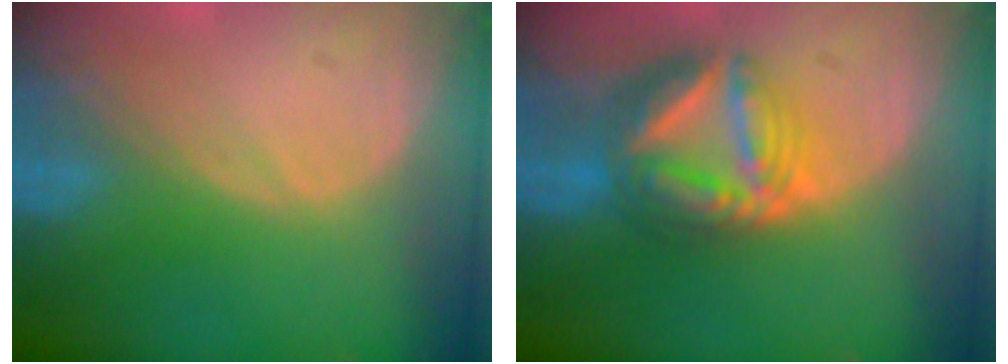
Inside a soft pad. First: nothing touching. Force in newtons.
{"total": 8.7, "press": 8.7, "slide": 0.8}